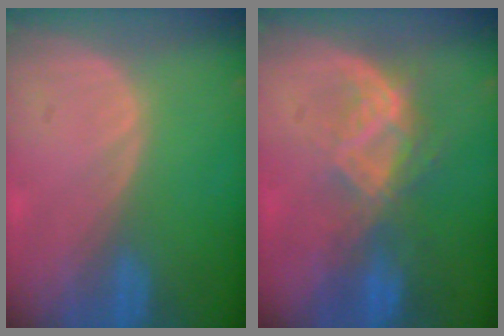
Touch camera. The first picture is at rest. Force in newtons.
{"total": 6.9, "press": 6.5, "slide": 2.2}